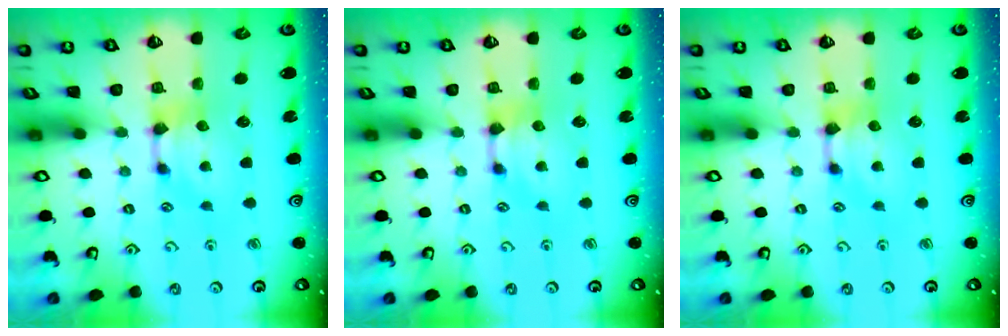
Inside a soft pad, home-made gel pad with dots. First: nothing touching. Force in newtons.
{"total": 0.0}
{"total": 0.0}